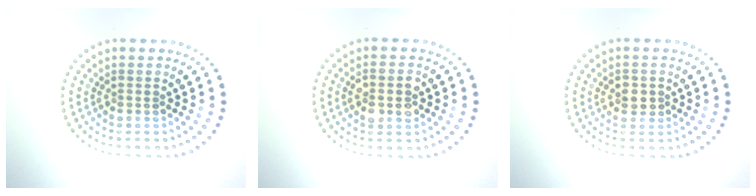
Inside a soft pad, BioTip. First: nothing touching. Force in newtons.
{"total": 2.8, "press": 2.8, "slide": 0.3}
{"total": 1.6, "press": 1.6, "slide": 0.4}